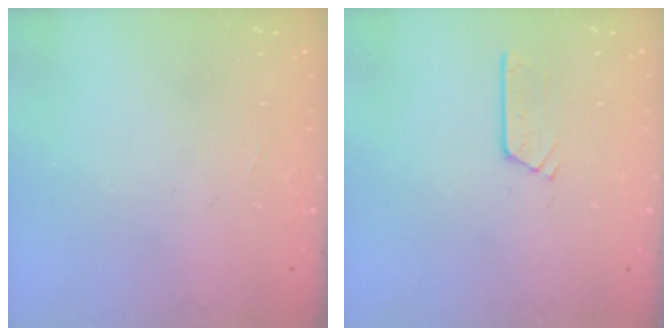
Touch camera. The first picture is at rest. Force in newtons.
{"total": 2.8, "press": 2.8, "slide": 0.3}